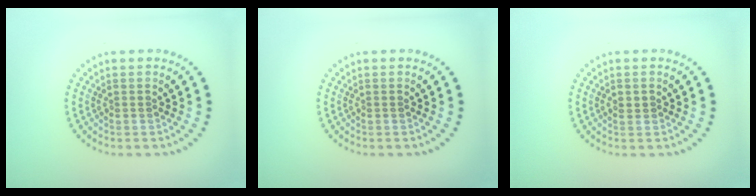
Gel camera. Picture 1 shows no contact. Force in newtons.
{"total": 0.0}
{"total": 0.9, "press": 0.9, "slide": 0.0}